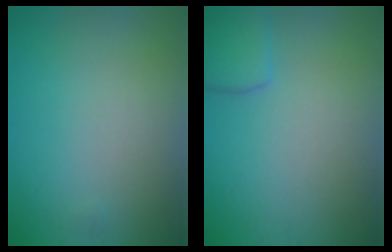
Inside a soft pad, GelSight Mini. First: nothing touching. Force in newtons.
{"total": 2.6, "press": 2.6, "slide": 0.1}